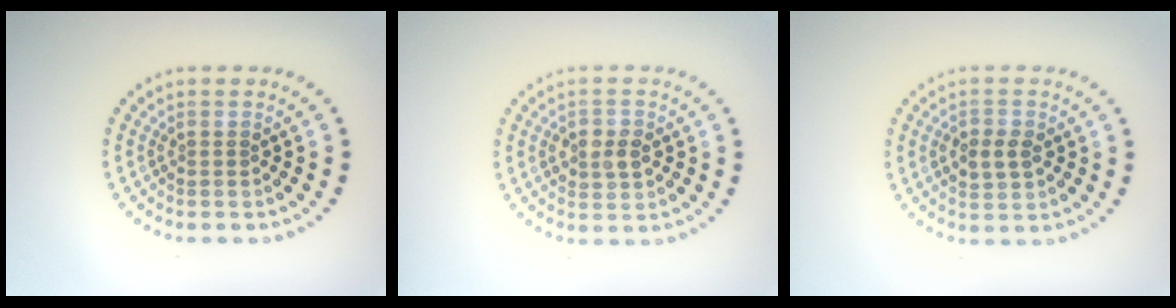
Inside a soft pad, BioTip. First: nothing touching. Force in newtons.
{"total": 2.4, "press": 2.4, "slide": 0.2}
{"total": 2.5, "press": 2.5, "slide": 0.2}